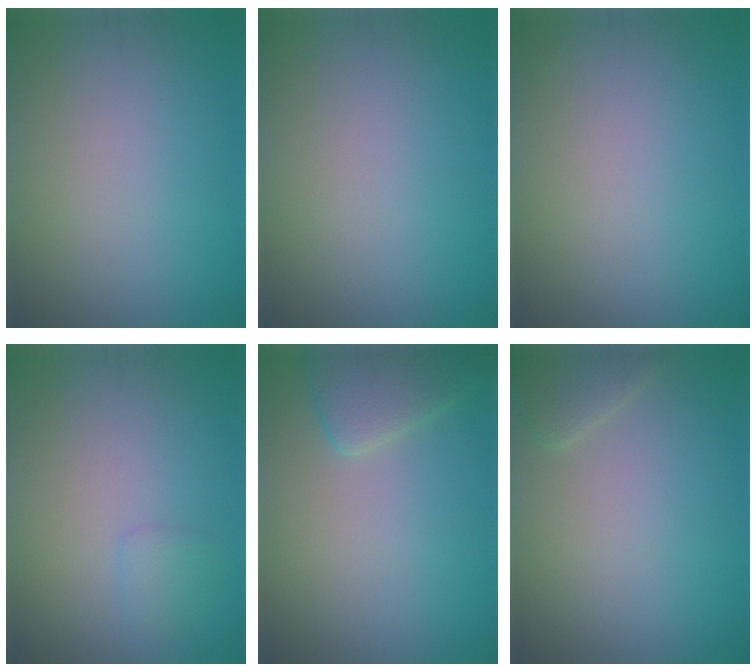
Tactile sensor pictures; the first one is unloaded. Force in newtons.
{"total": 0.0}
{"total": 0.0}
{"total": 1.0, "press": 1.0, "slide": 0.1}
{"total": 3.0, "press": 3.0, "slide": 0.3}
{"total": 1.6, "press": 1.6, "slide": 0.2}